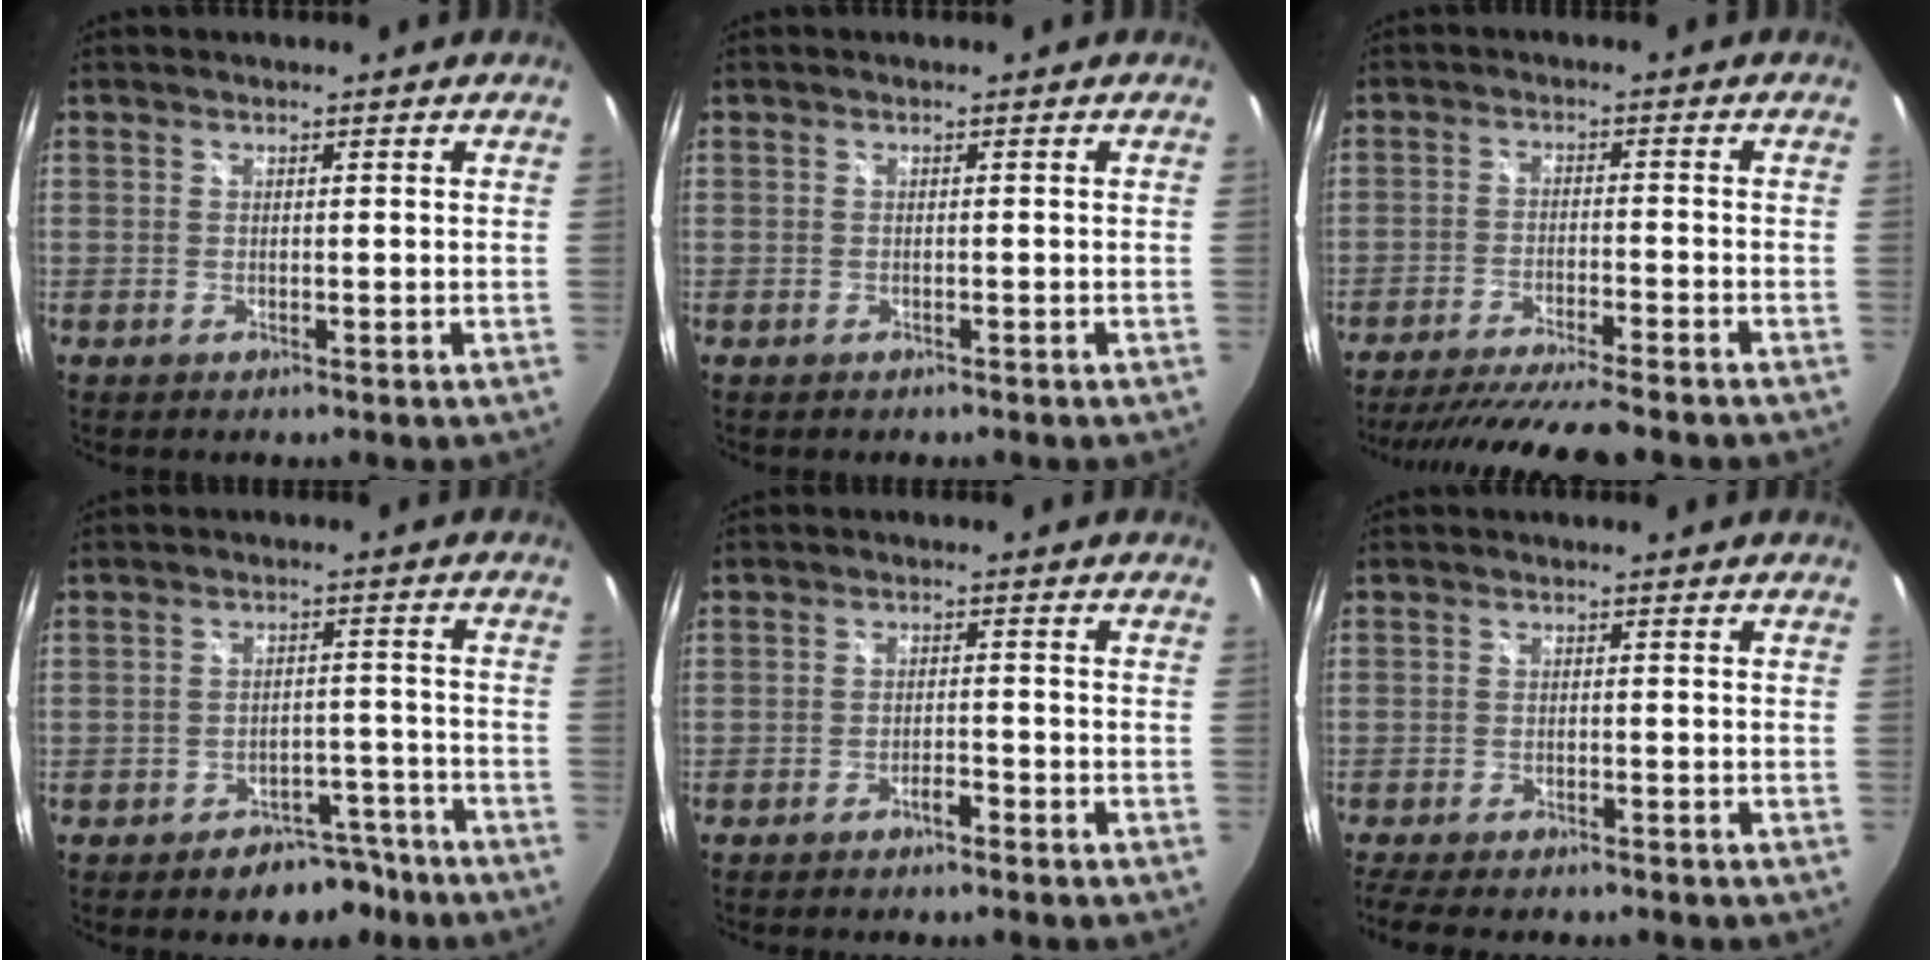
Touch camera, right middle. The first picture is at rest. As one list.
[{"total": 0.6, "force": [-0.5, 0.3, 0.1], "torque": [-0.005, -0.001, -0.007]}, {"total": 14.4, "force": [-12.8, 0.5, 6.6], "torque": [-0.135, -0.016, -0.202]}, {"total": 6.2, "force": [-4.8, 3.7, 1.4], "torque": [-0.021, 0.033, -0.049]}, {"total": 2.1, "force": [-1.8, 0.5, 0.9], "torque": [-0.024, 0.002, -0.032]}, {"total": 8.1, "force": [-7.0, 1.7, 3.7], "torque": [-0.089, -0.026, -0.115]}]